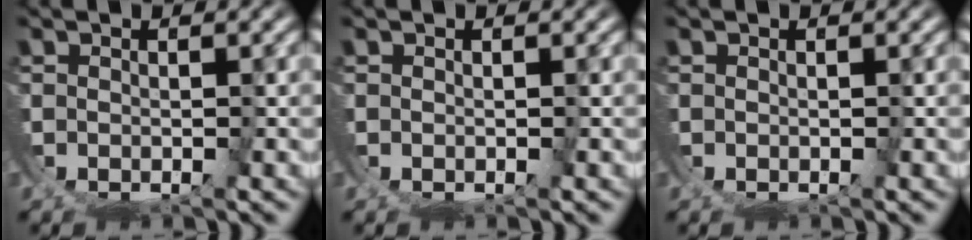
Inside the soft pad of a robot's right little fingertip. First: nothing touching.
{"total": 0.0}
{"total": 0.0}